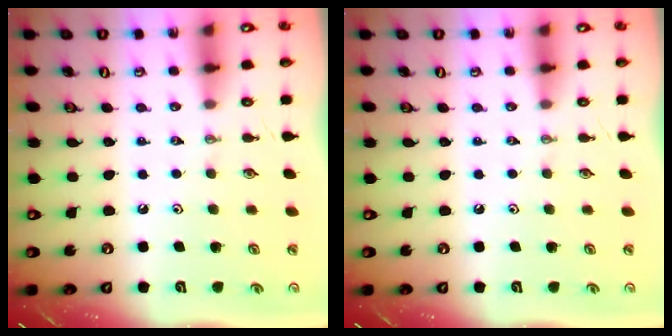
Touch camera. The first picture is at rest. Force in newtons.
{"total": 0.0}